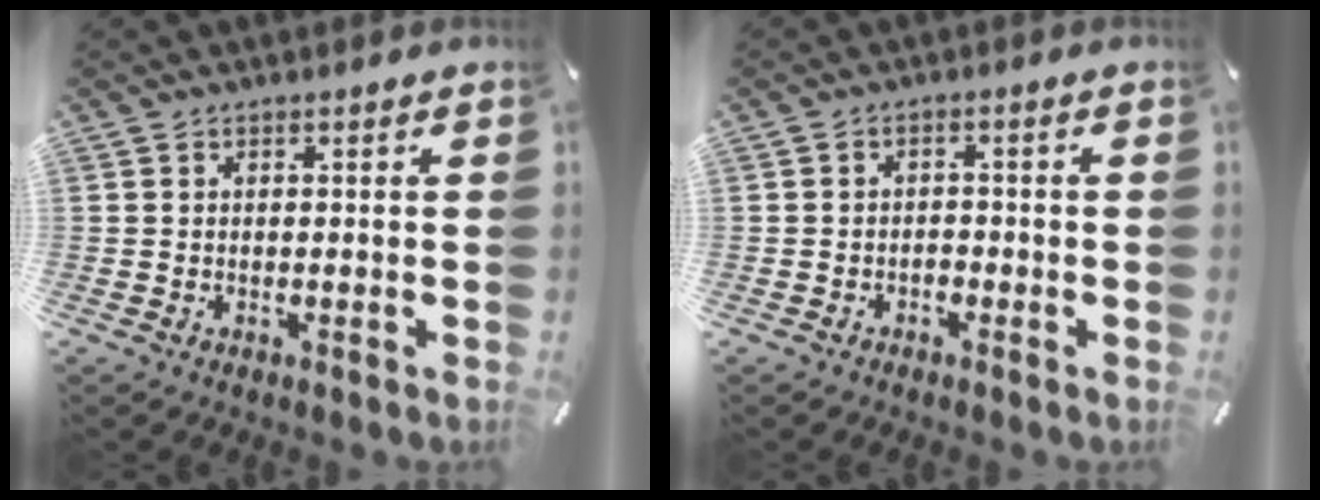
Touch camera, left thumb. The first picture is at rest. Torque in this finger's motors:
{"motor_torque": [-0.04, 0.50, -0.07, 0.02, -0.01]}